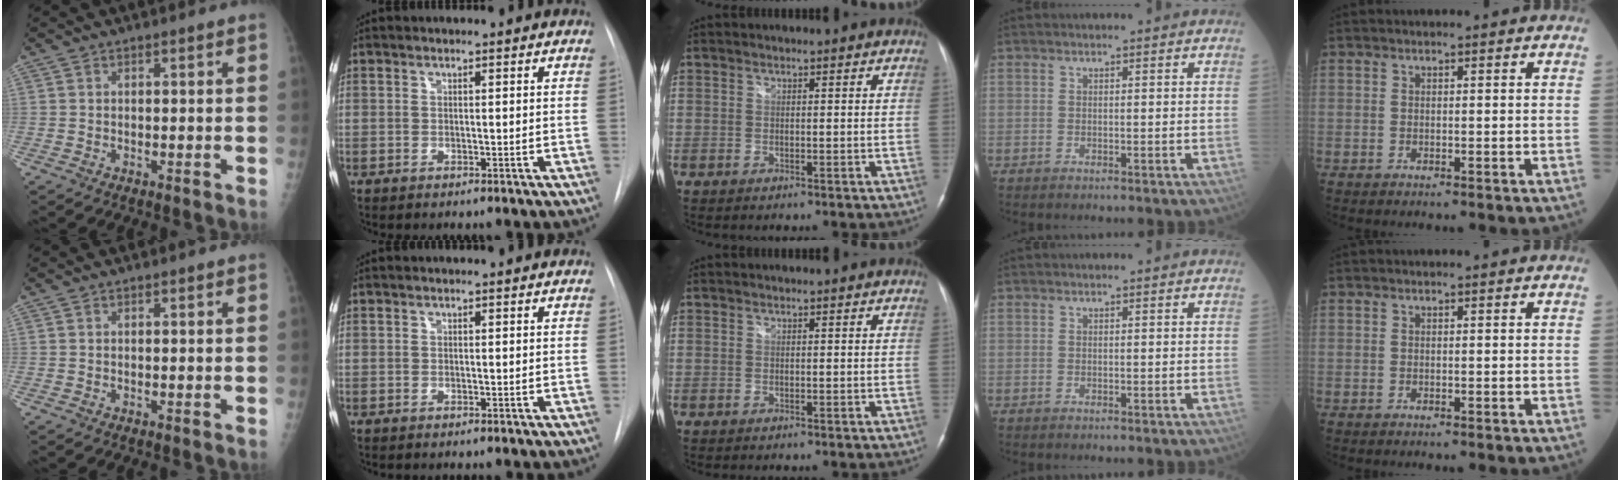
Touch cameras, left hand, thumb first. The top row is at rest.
{}